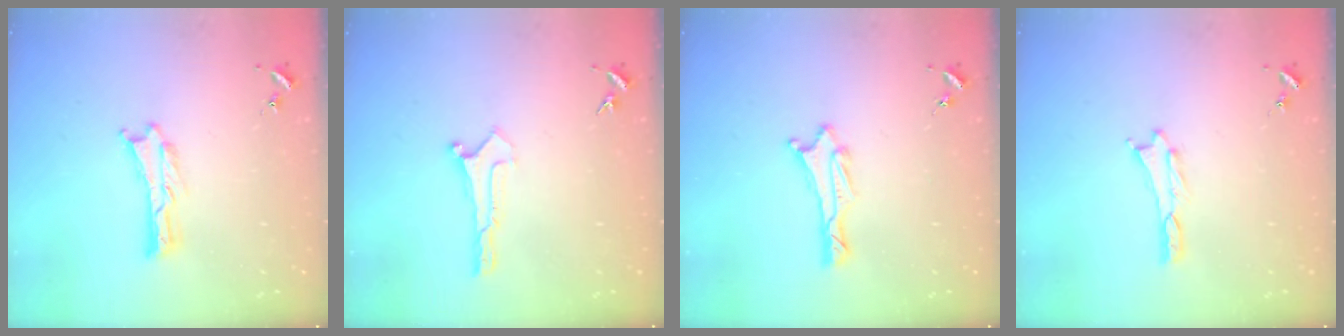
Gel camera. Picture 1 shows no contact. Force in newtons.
{"total": 0.0}
{"total": 1.5, "press": 1.5, "slide": 0.2}
{"total": 0.0}